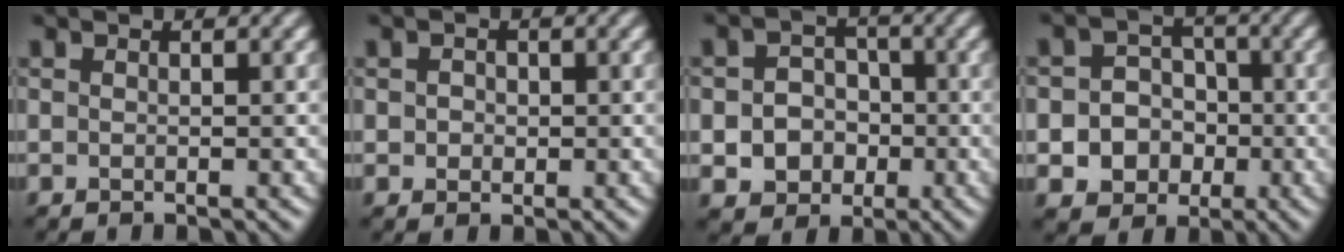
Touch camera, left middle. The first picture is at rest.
{"total": 1.4, "force": [0.1, 1.2, 0.6], "torque": [-0.006, 0.006, 0.001]}
{"total": 4.6, "force": [-1.6, 3.9, 1.8], "torque": [-0.021, -0.003, -0.038]}
{"total": 6.3, "force": [-2.4, 5.6, 1.6], "torque": [-0.023, -0.001, -0.055]}